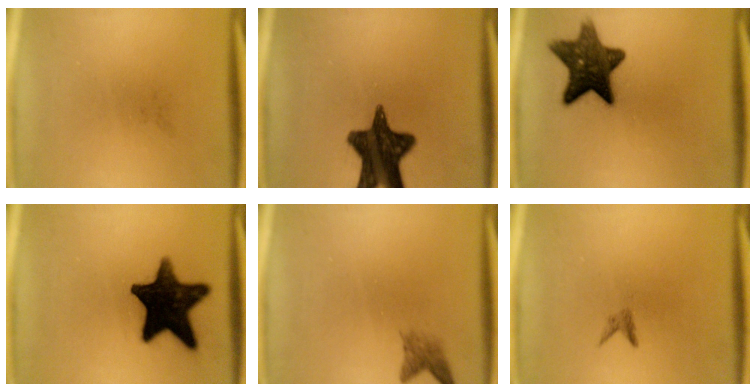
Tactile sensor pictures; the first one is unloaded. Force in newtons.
{"total": 14.8}
{"total": 12.0}
{"total": 16.2}
{"total": 2.0}
{"total": 0.8}